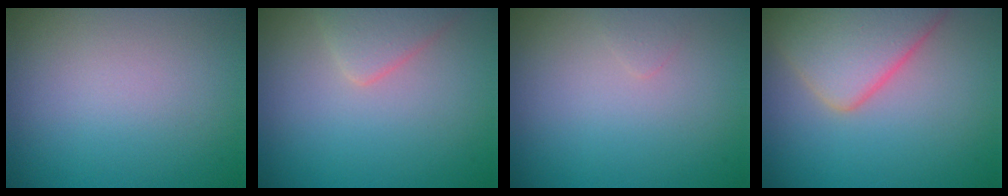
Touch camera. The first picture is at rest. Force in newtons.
{"total": 2.4, "press": 2.3, "slide": 0.2}
{"total": 0.6, "press": 0.6, "slide": 0.0}
{"total": 6.6, "press": 6.6, "slide": 0.4}